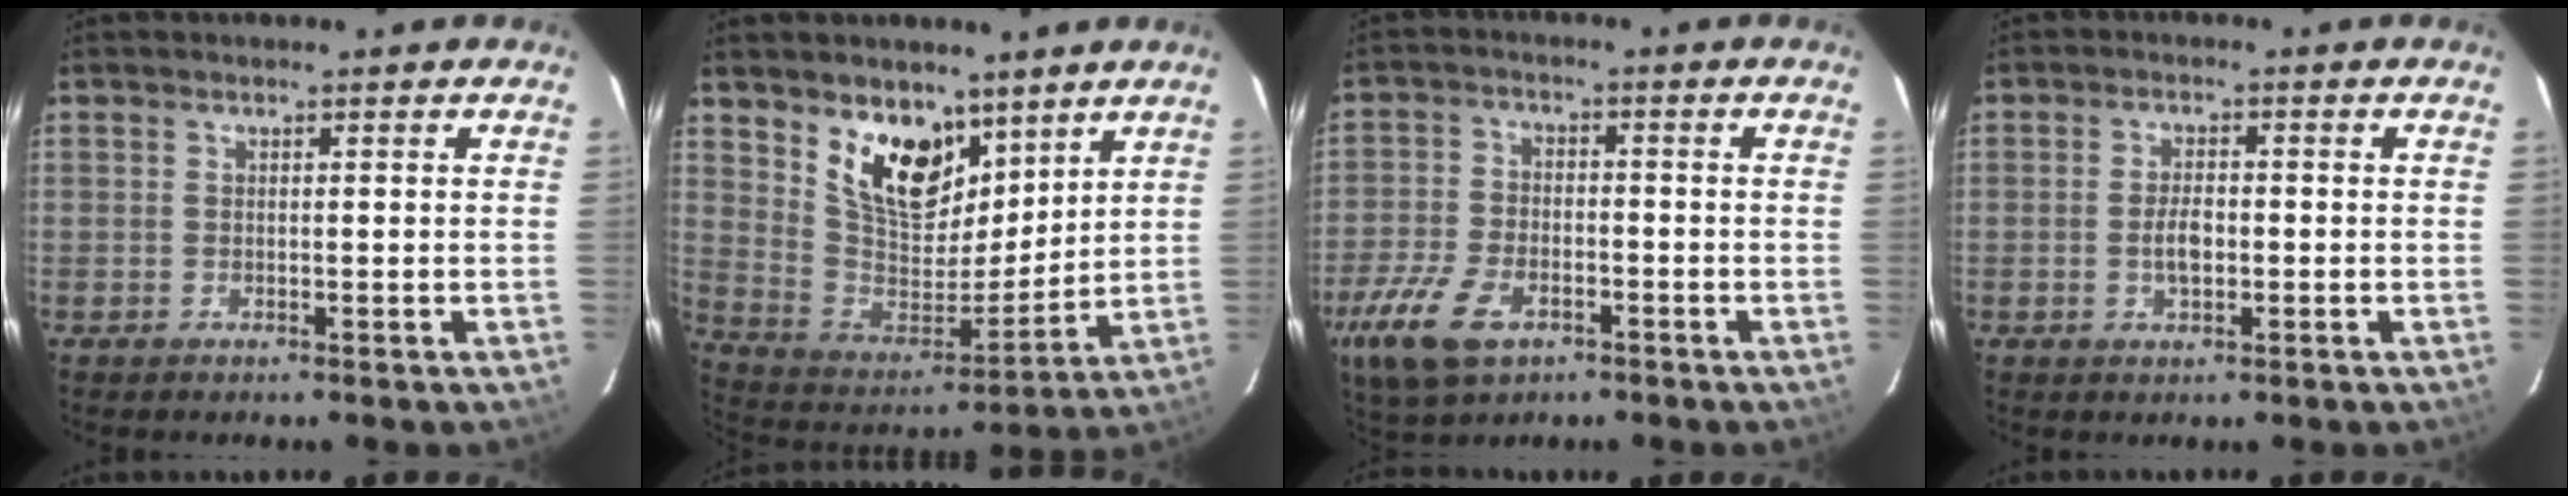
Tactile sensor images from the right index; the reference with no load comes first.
{"total": 15.3, "force": [9.5, 8.3, 8.7], "torque": [-0.166, -0.009, 0.183]}
{"total": 13.9, "force": [-7.6, 7.9, 8.6], "torque": [-0.217, -0.022, -0.141]}
{"total": 3.8, "force": [-0.7, 1.9, 3.2], "torque": [-0.061, 0.002, -0.010]}